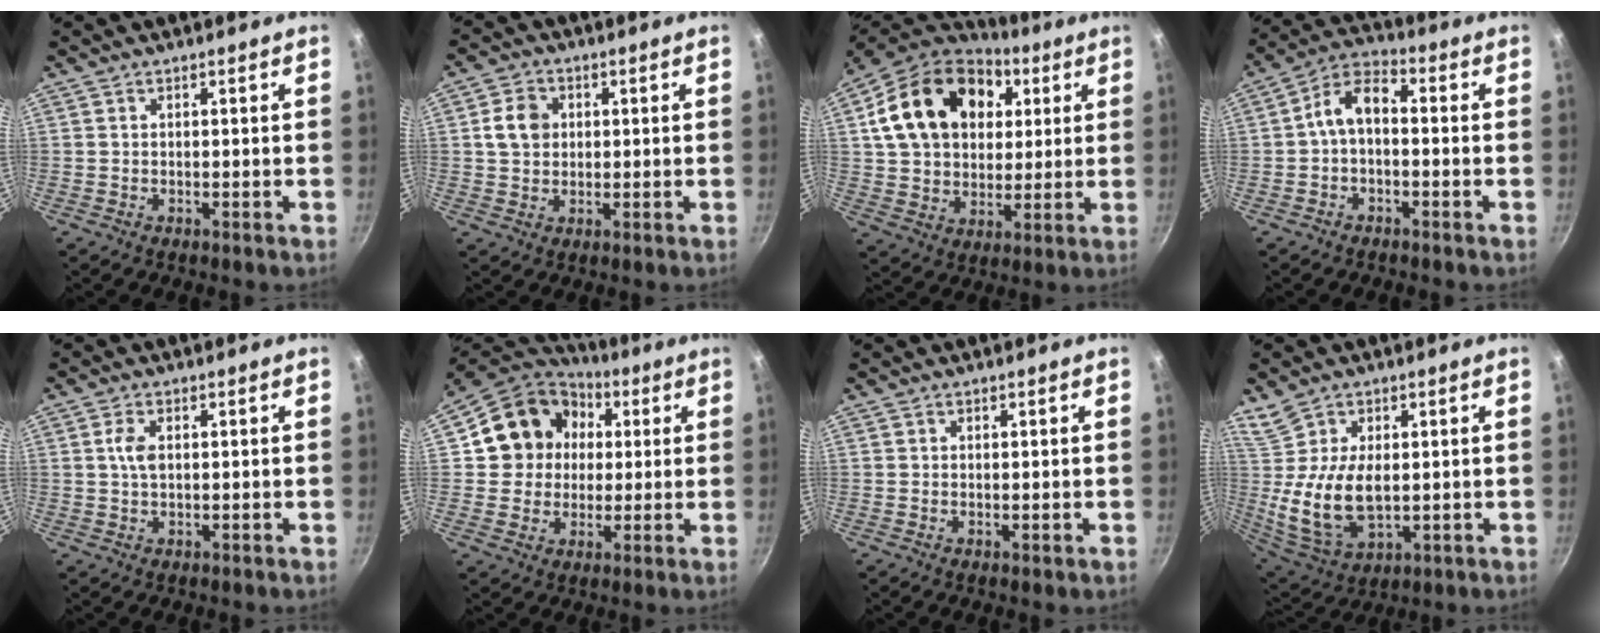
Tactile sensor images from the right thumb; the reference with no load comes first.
{"total": 6.0, "force": [1.0, 5.1, 3.1], "torque": [-0.036, 0.007, 0.012]}
{"total": 23.6, "force": [7.0, 17.1, 14.7], "torque": [-0.234, 0.010, 0.116]}
{"total": 7.2, "force": [-1.0, 4.1, 5.8], "torque": [-0.101, 0.041, -0.027]}
{"total": 3.3, "force": [0.6, 1.9, 2.7], "torque": [-0.051, 0.003, 0.009]}
{"total": 15.5, "force": [3.1, 13.8, 6.3], "torque": [-0.082, 0.024, 0.043]}
{"total": 0.7, "force": [0.0, 0.2, 0.7], "torque": [-0.010, -0.002, -0.001]}
{"total": 11.9, "force": [1.0, 7.1, 9.4], "torque": [-0.167, -0.025, 0.032]}